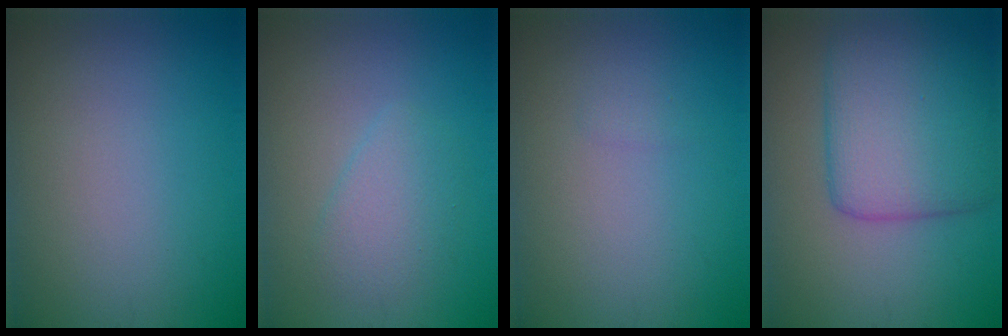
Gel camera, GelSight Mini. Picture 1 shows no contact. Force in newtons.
{"total": 2.4, "press": 2.4, "slide": 0.2}
{"total": 0.5, "press": 0.5, "slide": 0.0}
{"total": 7.4, "press": 7.4, "slide": 0.1}